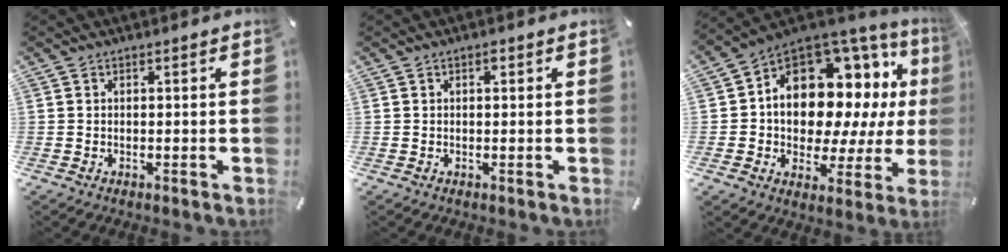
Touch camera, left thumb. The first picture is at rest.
{"total": 1.1, "force": [0.3, 0.7, 0.8], "torque": [-0.008, 0.002, 0.003]}
{"total": 14.8, "force": [4.4, 10.6, 9.3], "torque": [-0.156, -0.057, 0.074]}